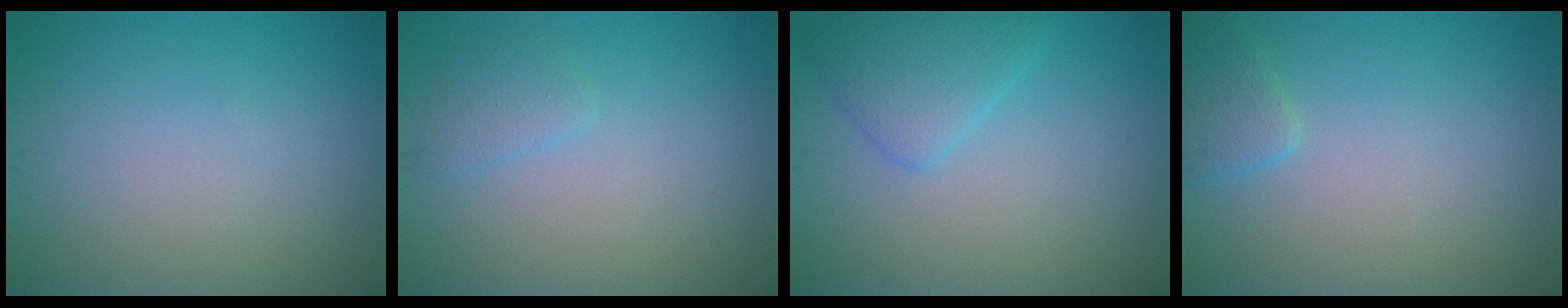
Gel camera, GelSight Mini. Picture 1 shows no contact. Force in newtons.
{"total": 1.4, "press": 1.4, "slide": 0.2}
{"total": 3.3, "press": 3.3, "slide": 0.1}
{"total": 1.9, "press": 1.9, "slide": 0.1}